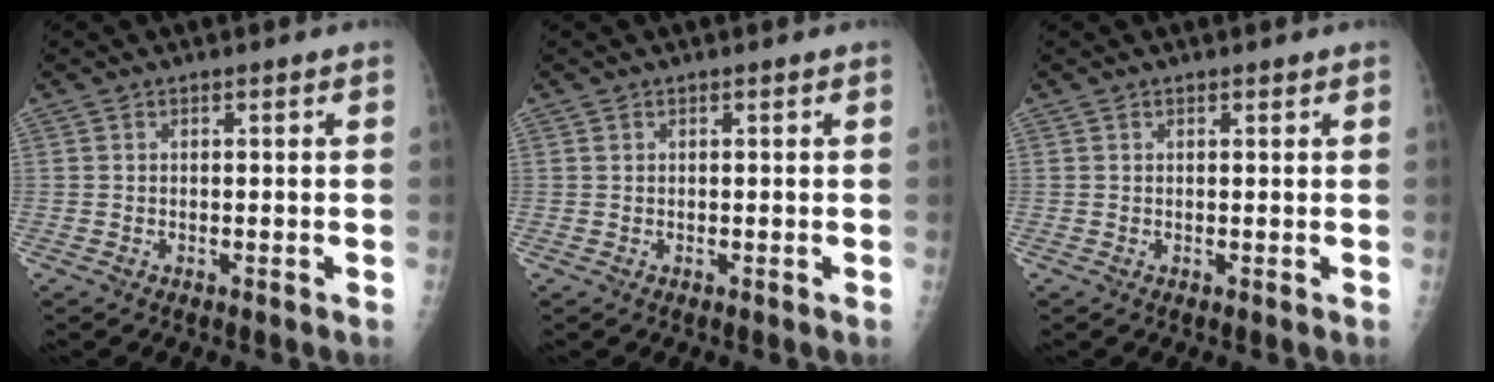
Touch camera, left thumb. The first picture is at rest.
{"total": 0.0}
{"total": 0.6, "force": [0.4, 0.3, 0.2], "torque": [-0.001, -0.003, 0.004]}